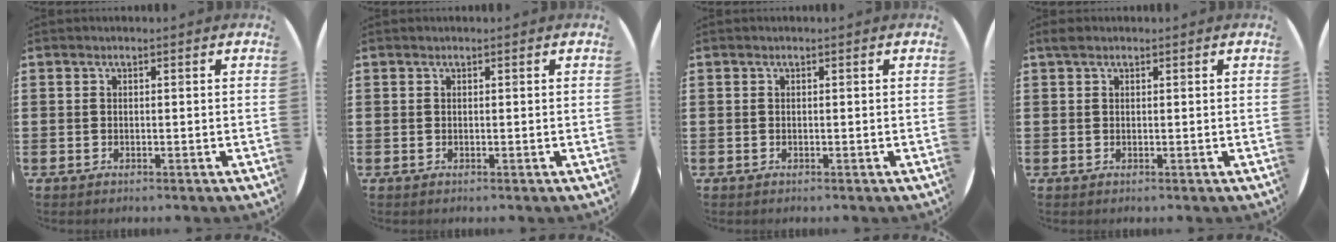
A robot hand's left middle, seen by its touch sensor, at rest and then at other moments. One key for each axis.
{"total": 0.0}
{"total": 0.0}
{"total": 1.0, "fx": 0.8, "fy": 0.5, "fz": 0.3, "tx": 0.001, "ty": 0.001, "tz": 0.013}